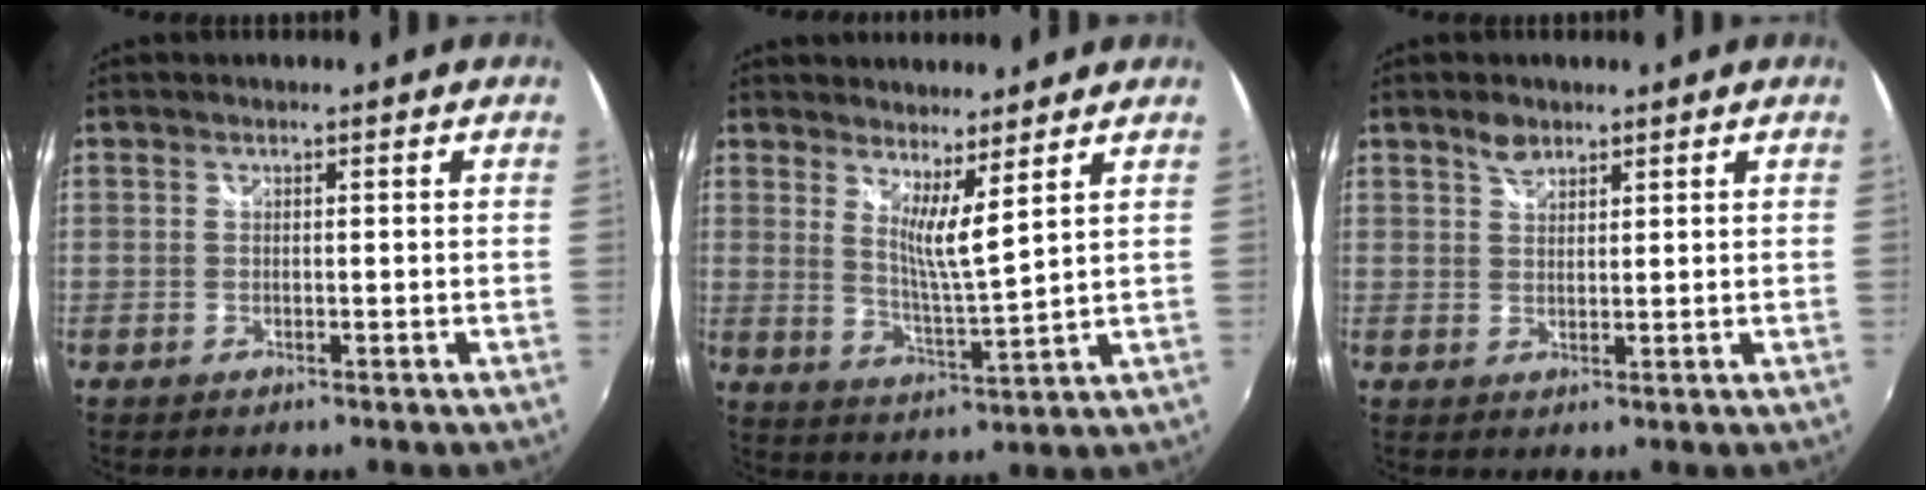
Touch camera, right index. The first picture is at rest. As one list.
[{"total": 6.3, "force": [4.6, -0.2, 4.2], "torque": [-0.066, -0.013, 0.073]}, {"total": 2.7, "force": [2.0, 1.4, 1.1], "torque": [-0.017, 0.004, 0.036]}]